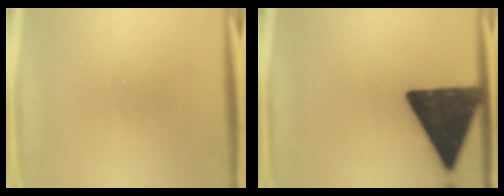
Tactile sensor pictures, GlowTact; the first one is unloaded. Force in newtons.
{"total": 17.2}